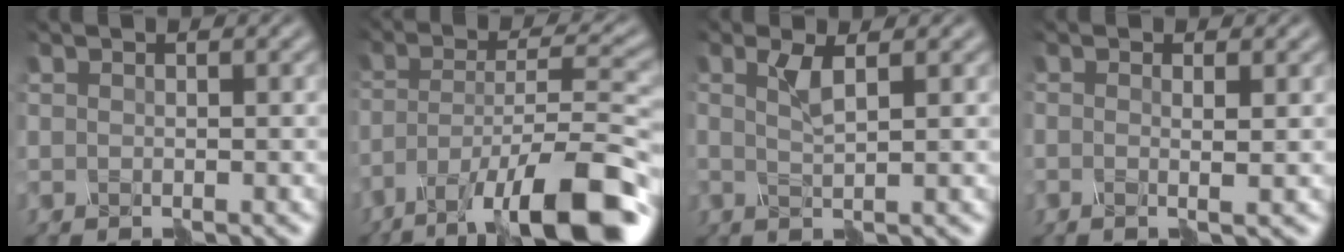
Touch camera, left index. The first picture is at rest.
{"total": 11.9, "force": [-8.6, 2.6, 7.8], "torque": [-0.138, 0.000, -0.150]}
{"total": 1.0, "force": [0.3, -0.9, 0.3], "torque": [-0.018, 0.004, 0.006]}
{"total": 1.0, "force": [-0.1, -0.8, 0.6], "torque": [-0.012, 0.000, -0.001]}